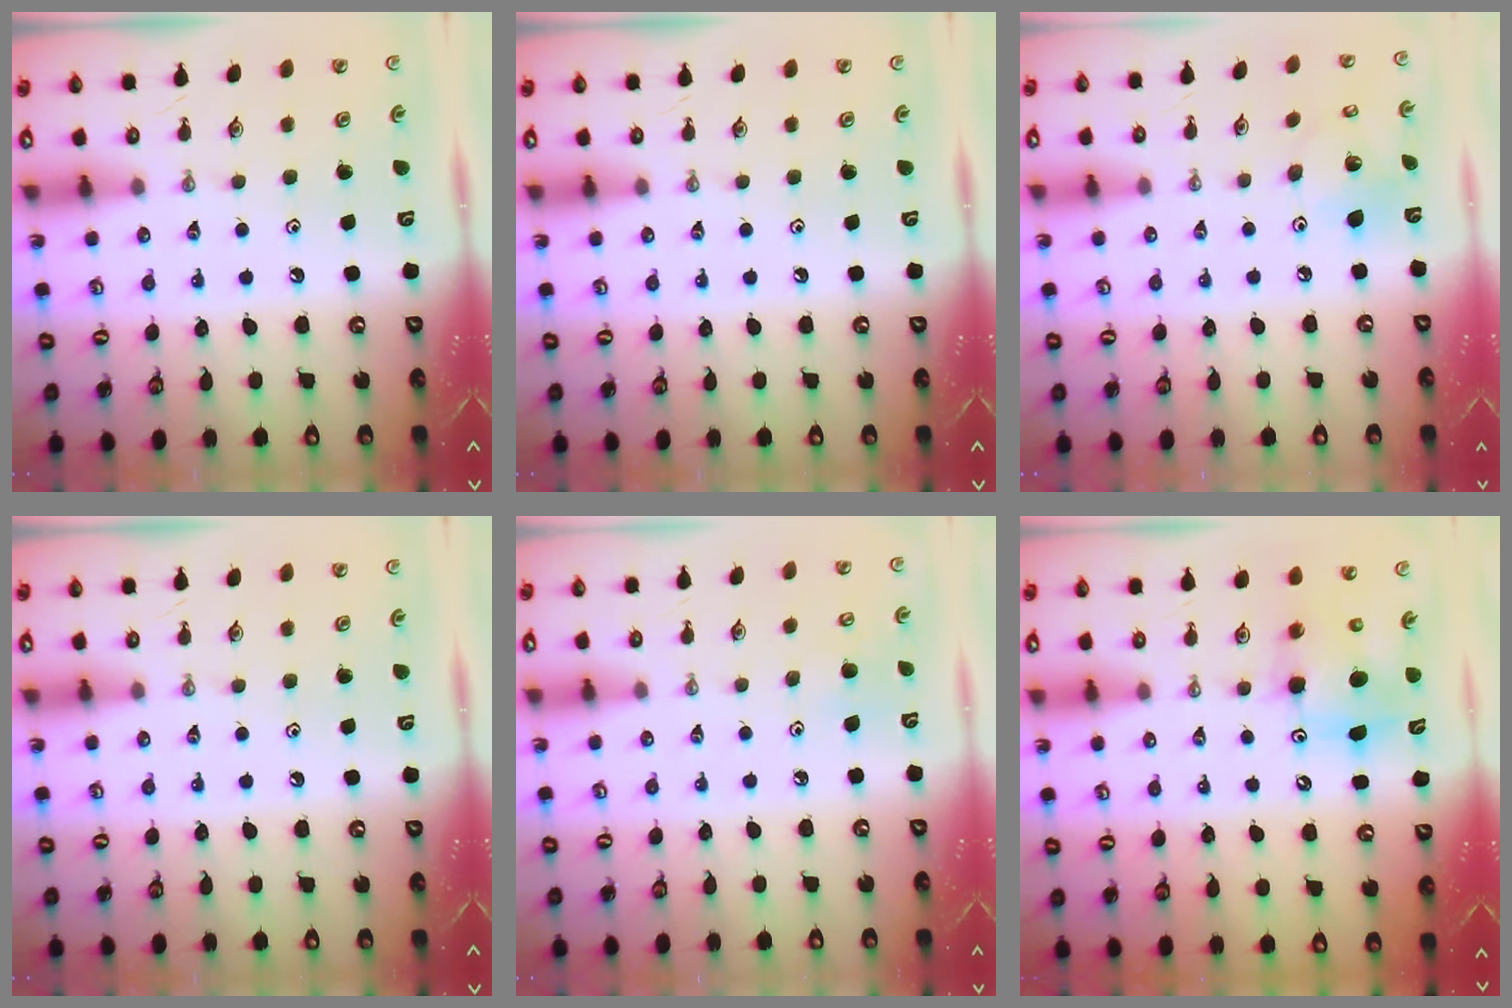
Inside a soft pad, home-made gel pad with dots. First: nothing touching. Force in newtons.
{"total": 0.0}
{"total": 9.2, "press": 9.2, "slide": 0.6}
{"total": 0.0}
{"total": 5.1, "press": 5.1, "slide": 0.6}
{"total": 7.9, "press": 7.6, "slide": 2.3}